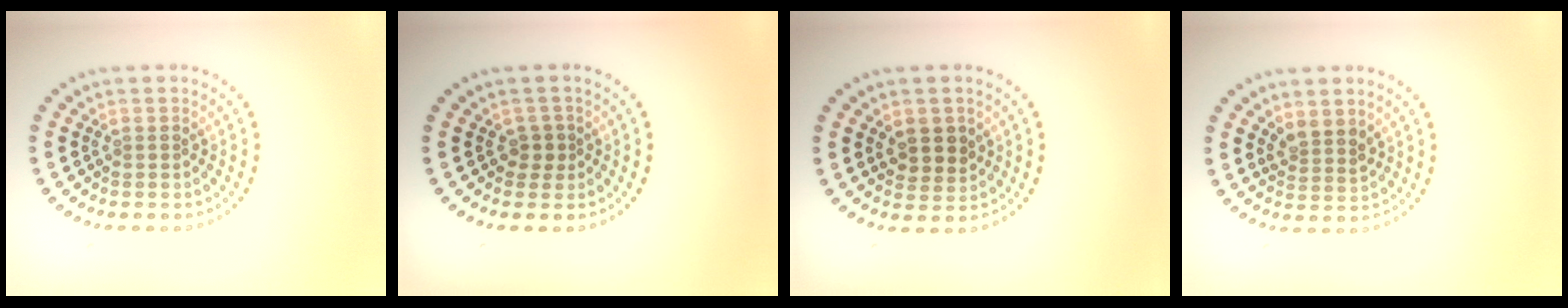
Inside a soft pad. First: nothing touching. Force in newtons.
{"total": 1.2, "press": 1.0, "slide": 0.5}
{"total": 2.4, "press": 2.3, "slide": 0.9}
{"total": 2.0, "press": 1.6, "slide": 1.2}